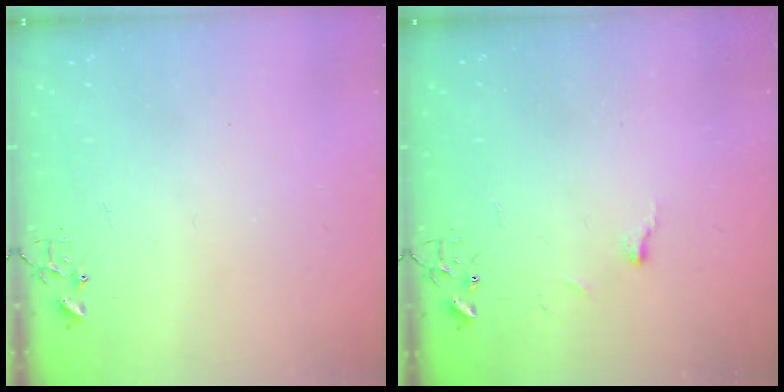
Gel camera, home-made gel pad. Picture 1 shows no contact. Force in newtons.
{"total": 3.8, "press": 3.8, "slide": 0.5}